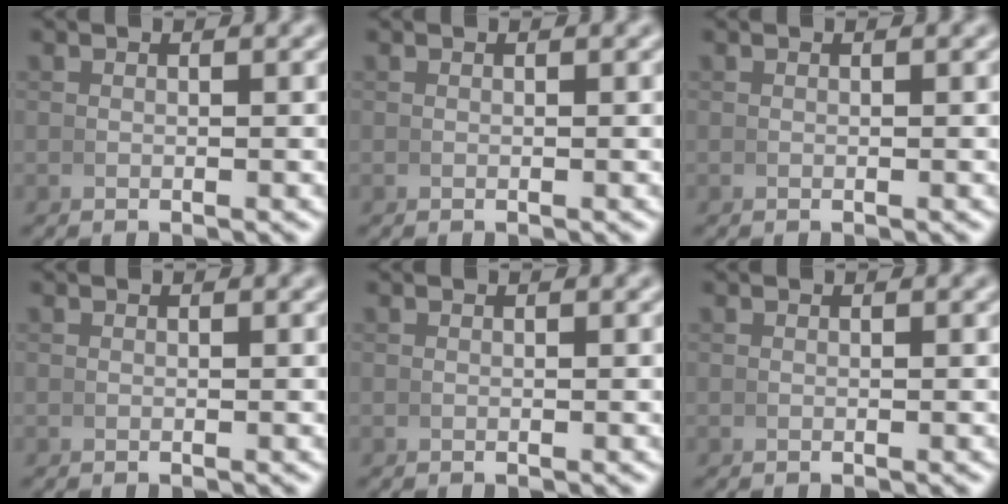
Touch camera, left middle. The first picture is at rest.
{"total": 0.0}
{"total": 0.8, "force": [0.1, -0.7, -0.2], "torque": [0.009, -0.003, 0.006]}
{"total": 0.0}
{"total": 0.0}
{"total": 0.0}